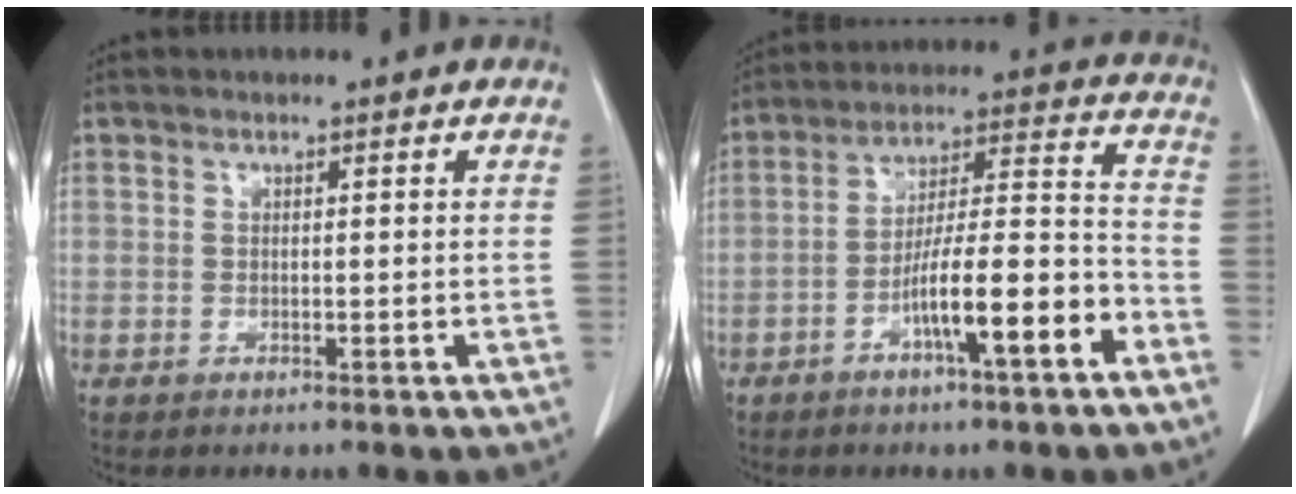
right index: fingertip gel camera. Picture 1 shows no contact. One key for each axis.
{"total": 12.7, "fx": -6.1, "fy": 1.2, "fz": 11.1, "tx": -0.184, "ty": 0.014, "tz": -0.101}